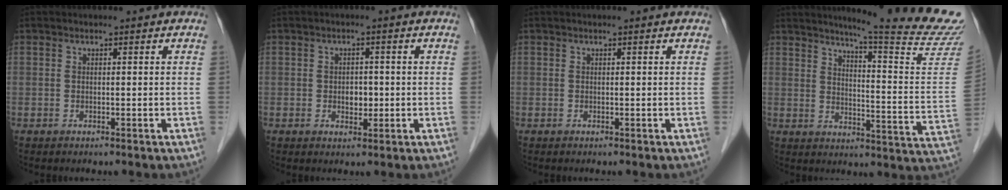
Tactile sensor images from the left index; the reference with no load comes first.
{"total": 2.4, "force": [-0.3, 1.6, 1.7], "torque": [-0.026, 0.003, -0.001]}
{"total": 0.0}
{"total": 20.6, "force": [18.7, -2.4, 8.2], "torque": [-0.122, -0.128, 0.221]}